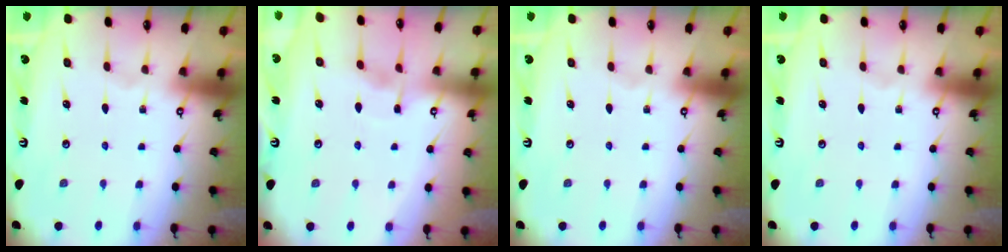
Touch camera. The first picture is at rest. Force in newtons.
{"total": 2.7, "press": 2.7, "slide": 0.3}
{"total": 0.0}
{"total": 0.0}